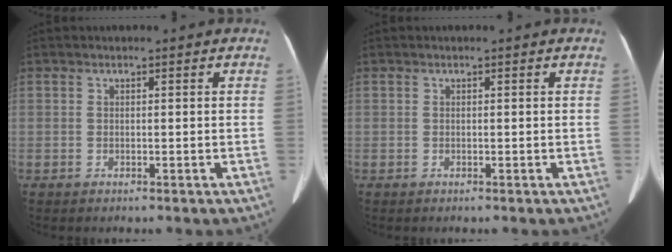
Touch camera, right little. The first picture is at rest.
{"total": 0.0}